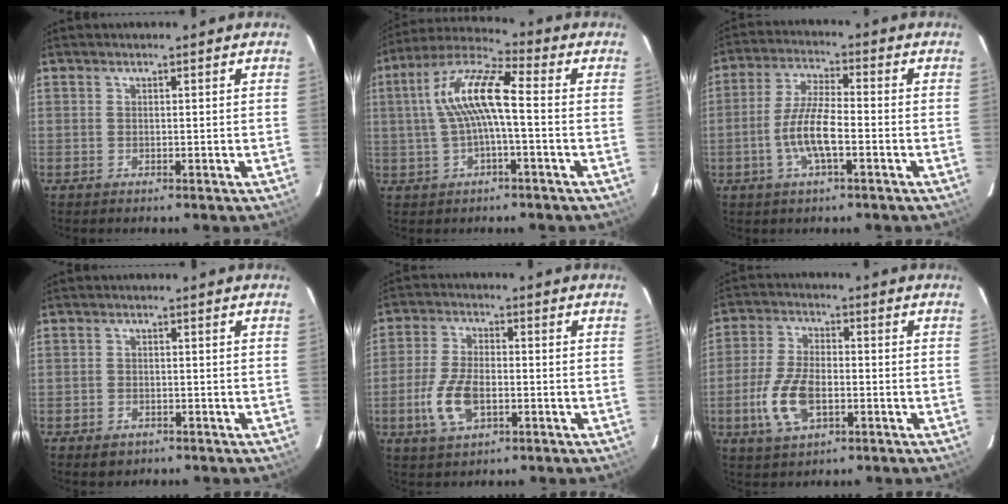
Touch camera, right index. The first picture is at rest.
{"total": 11.6, "force": [0.2, 2.7, 11.3], "torque": [-0.224, 0.022, 0.001]}
{"total": 8.3, "force": [-2.8, 1.9, 7.6], "torque": [-0.157, 0.003, -0.055]}
{"total": 2.7, "force": [-1.7, 1.9, 0.8], "torque": [-0.019, -0.001, -0.023]}
{"total": 9.1, "force": [-2.8, 4.8, 7.2], "torque": [-0.159, 0.000, -0.050]}
{"total": 10.3, "force": [-3.1, 5.3, 8.3], "torque": [-0.181, -0.001, -0.054]}